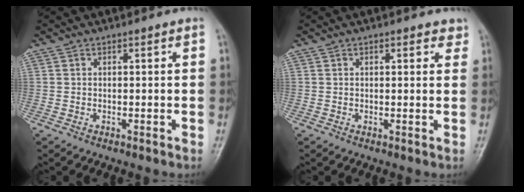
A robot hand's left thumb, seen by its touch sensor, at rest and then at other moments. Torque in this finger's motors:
{"motor_torque": [-0.23, -0.01, -0.25, 0.15, 0.06]}